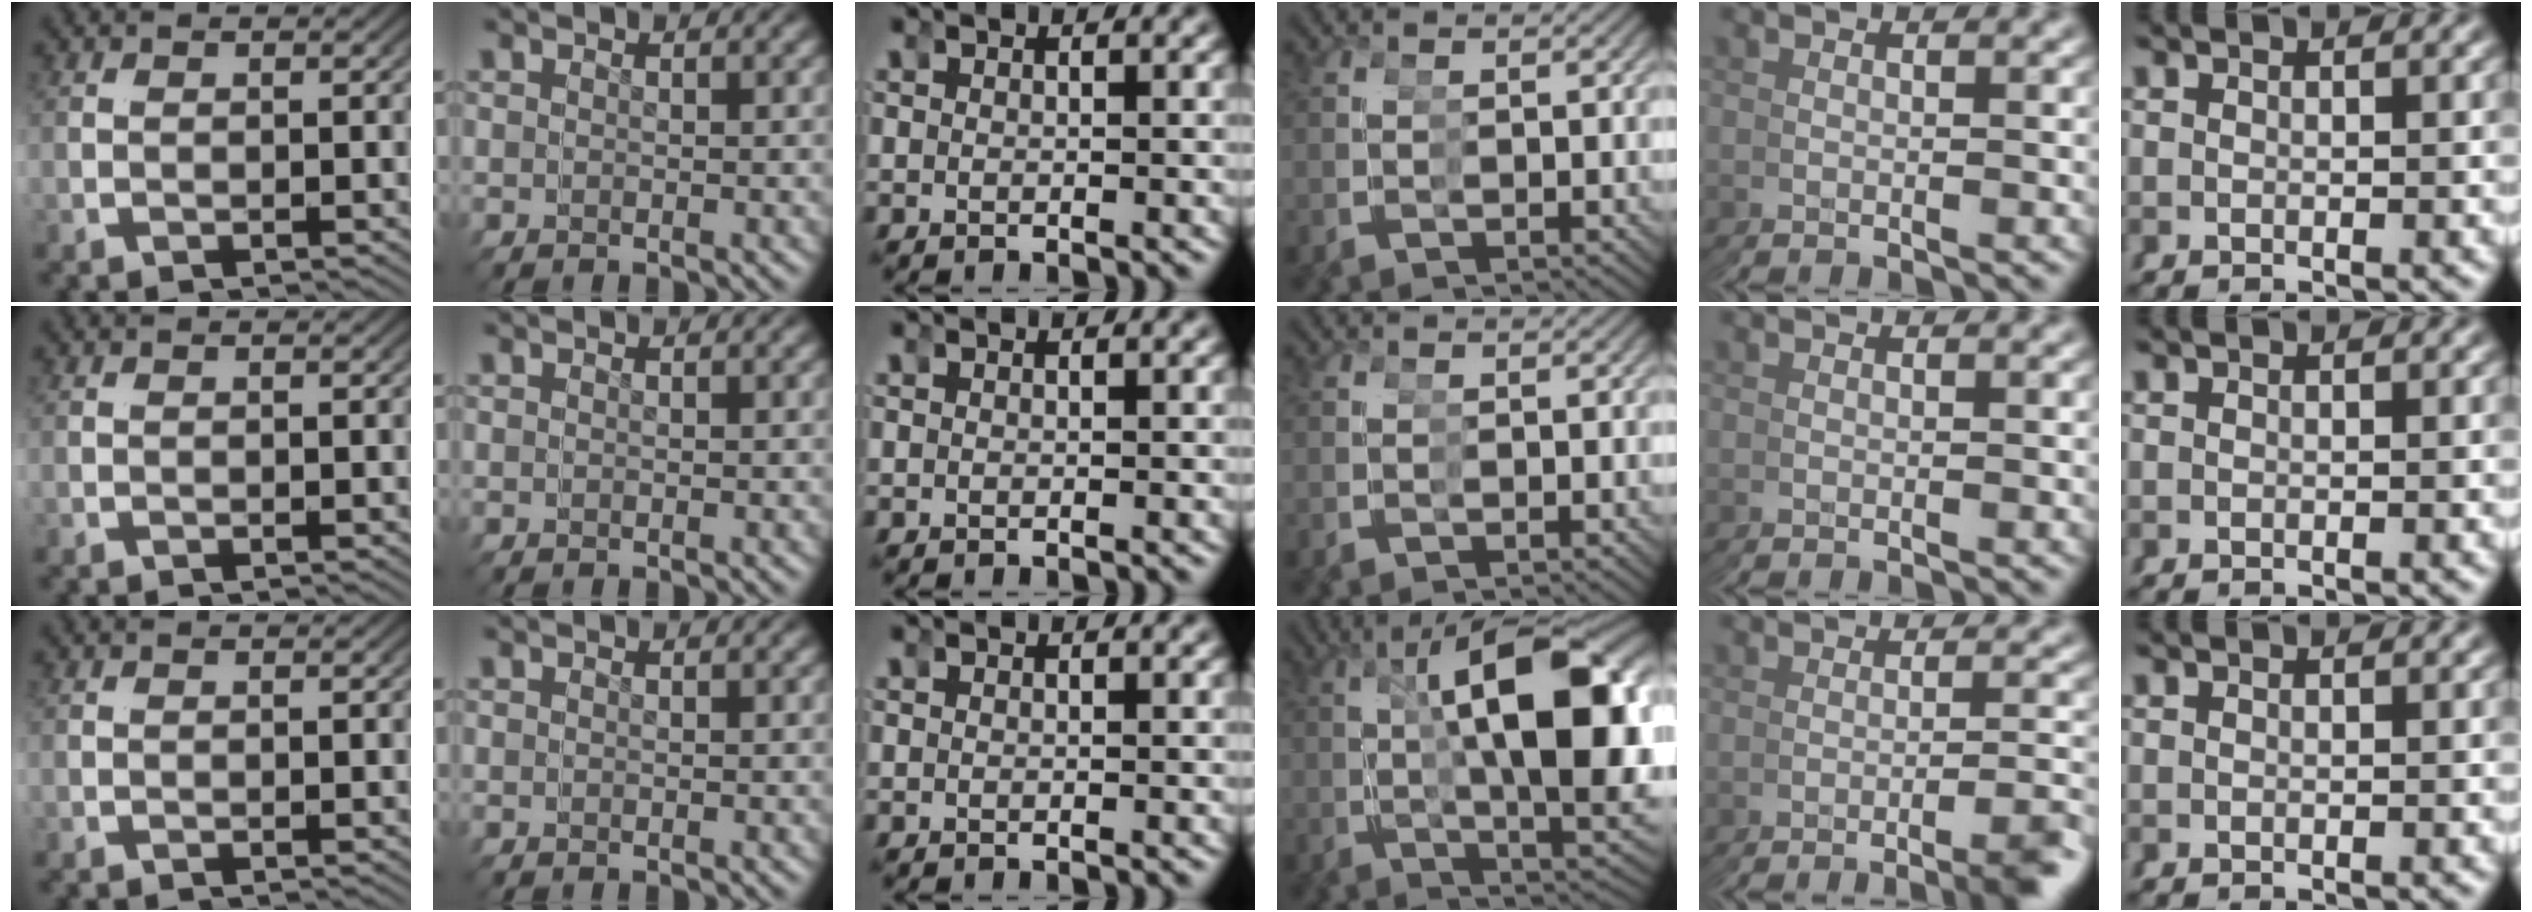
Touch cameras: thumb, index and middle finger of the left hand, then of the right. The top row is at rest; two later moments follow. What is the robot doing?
{"motion": "grasp_and_lifting", "object": "toy banana"}